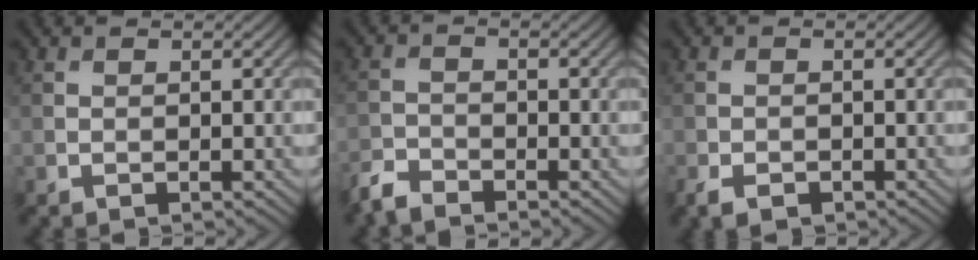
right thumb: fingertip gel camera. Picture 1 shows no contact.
{"total": 3.1, "force": [-2.9, 0.9, 0.9], "torque": [-0.022, -0.007, -0.069]}
{"total": 2.4, "force": [-1.6, 1.4, 1.2], "torque": [-0.027, -0.009, -0.032]}